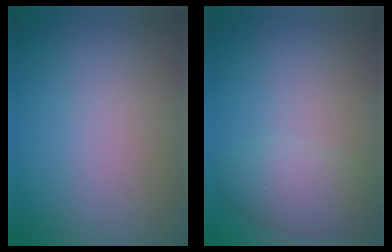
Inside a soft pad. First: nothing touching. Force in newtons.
{"total": 2.6, "press": 2.6, "slide": 0.2}